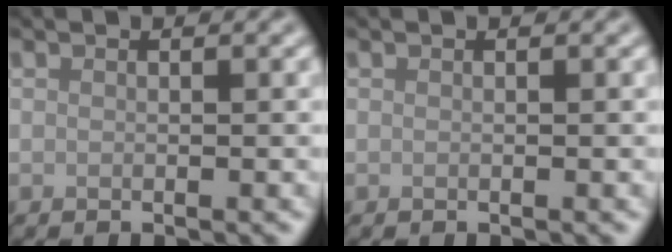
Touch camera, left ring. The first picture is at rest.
{"total": 0.0}